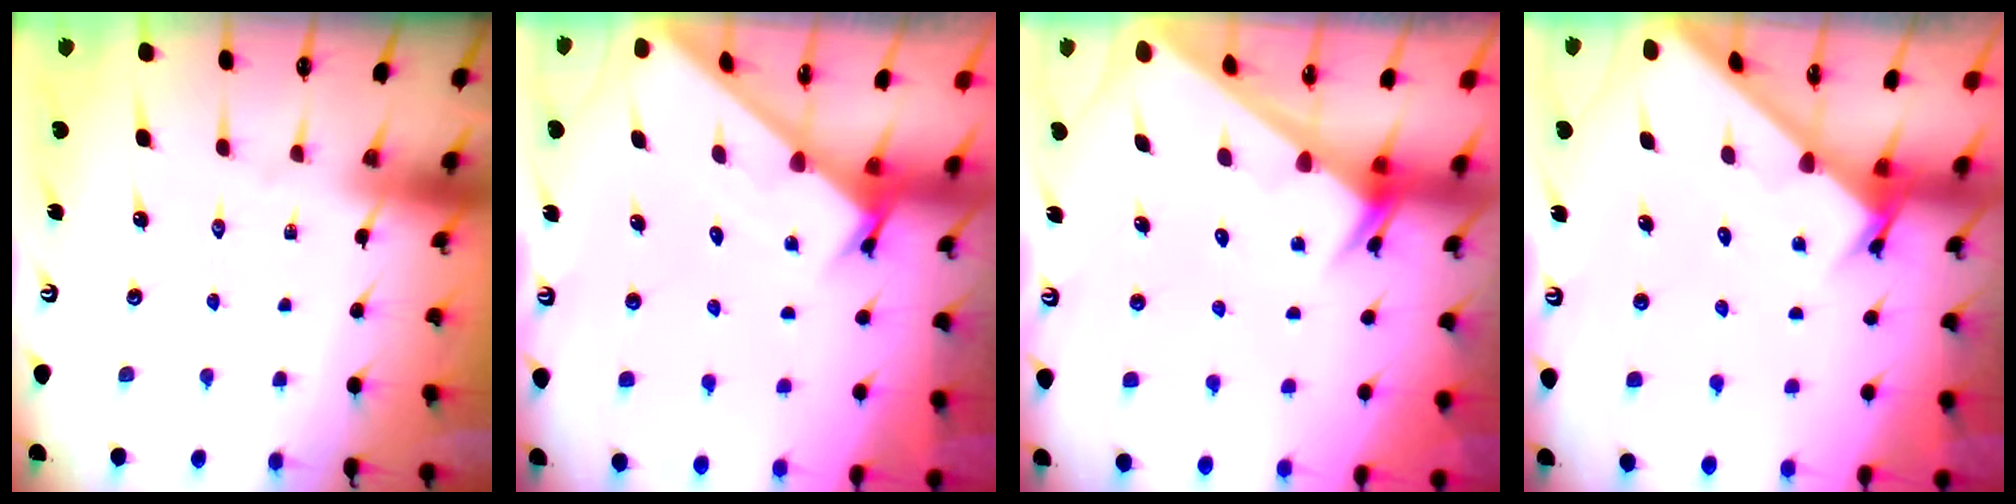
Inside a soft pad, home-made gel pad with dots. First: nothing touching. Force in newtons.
{"total": 1.7, "press": 1.7, "slide": 0.1}
{"total": 2.3, "press": 2.3, "slide": 0.1}
{"total": 2.7, "press": 2.6, "slide": 0.2}